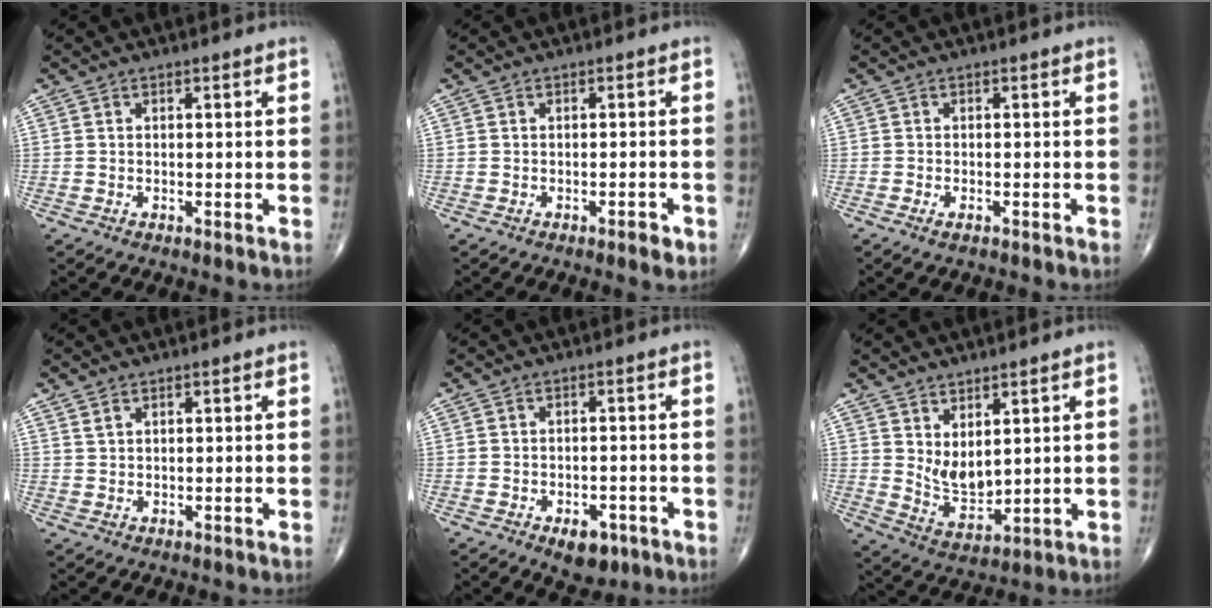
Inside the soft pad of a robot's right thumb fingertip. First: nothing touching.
{"total": 1.9, "force": [-1.0, 0.7, 1.4], "torque": [-0.019, 0.000, -0.015]}
{"total": 1.3, "force": [-0.8, 0.5, 1.0], "torque": [-0.022, 0.002, -0.014]}
{"total": 1.3, "force": [0.9, 0.6, 0.6], "torque": [-0.007, -0.001, 0.019]}
{"total": 5.5, "force": [-2.8, 3.2, 3.4], "torque": [-0.032, 0.012, -0.033]}
{"total": 7.0, "force": [2.7, 3.5, 5.4], "torque": [-0.083, -0.038, 0.066]}